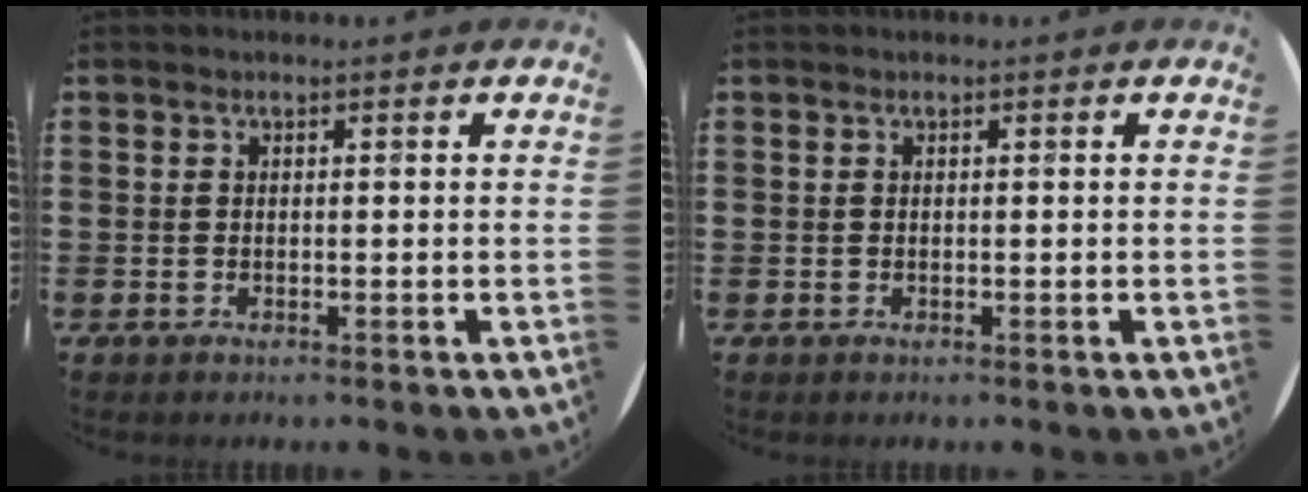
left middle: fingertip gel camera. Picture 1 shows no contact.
{"total": 0.0}